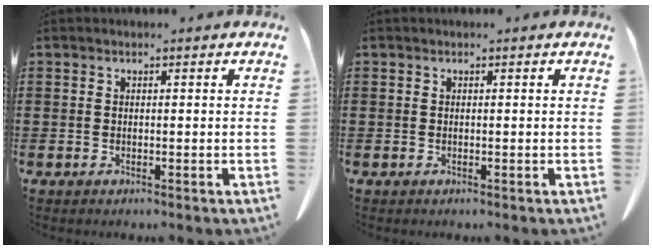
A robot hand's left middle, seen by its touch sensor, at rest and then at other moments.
{"total": 0.0}